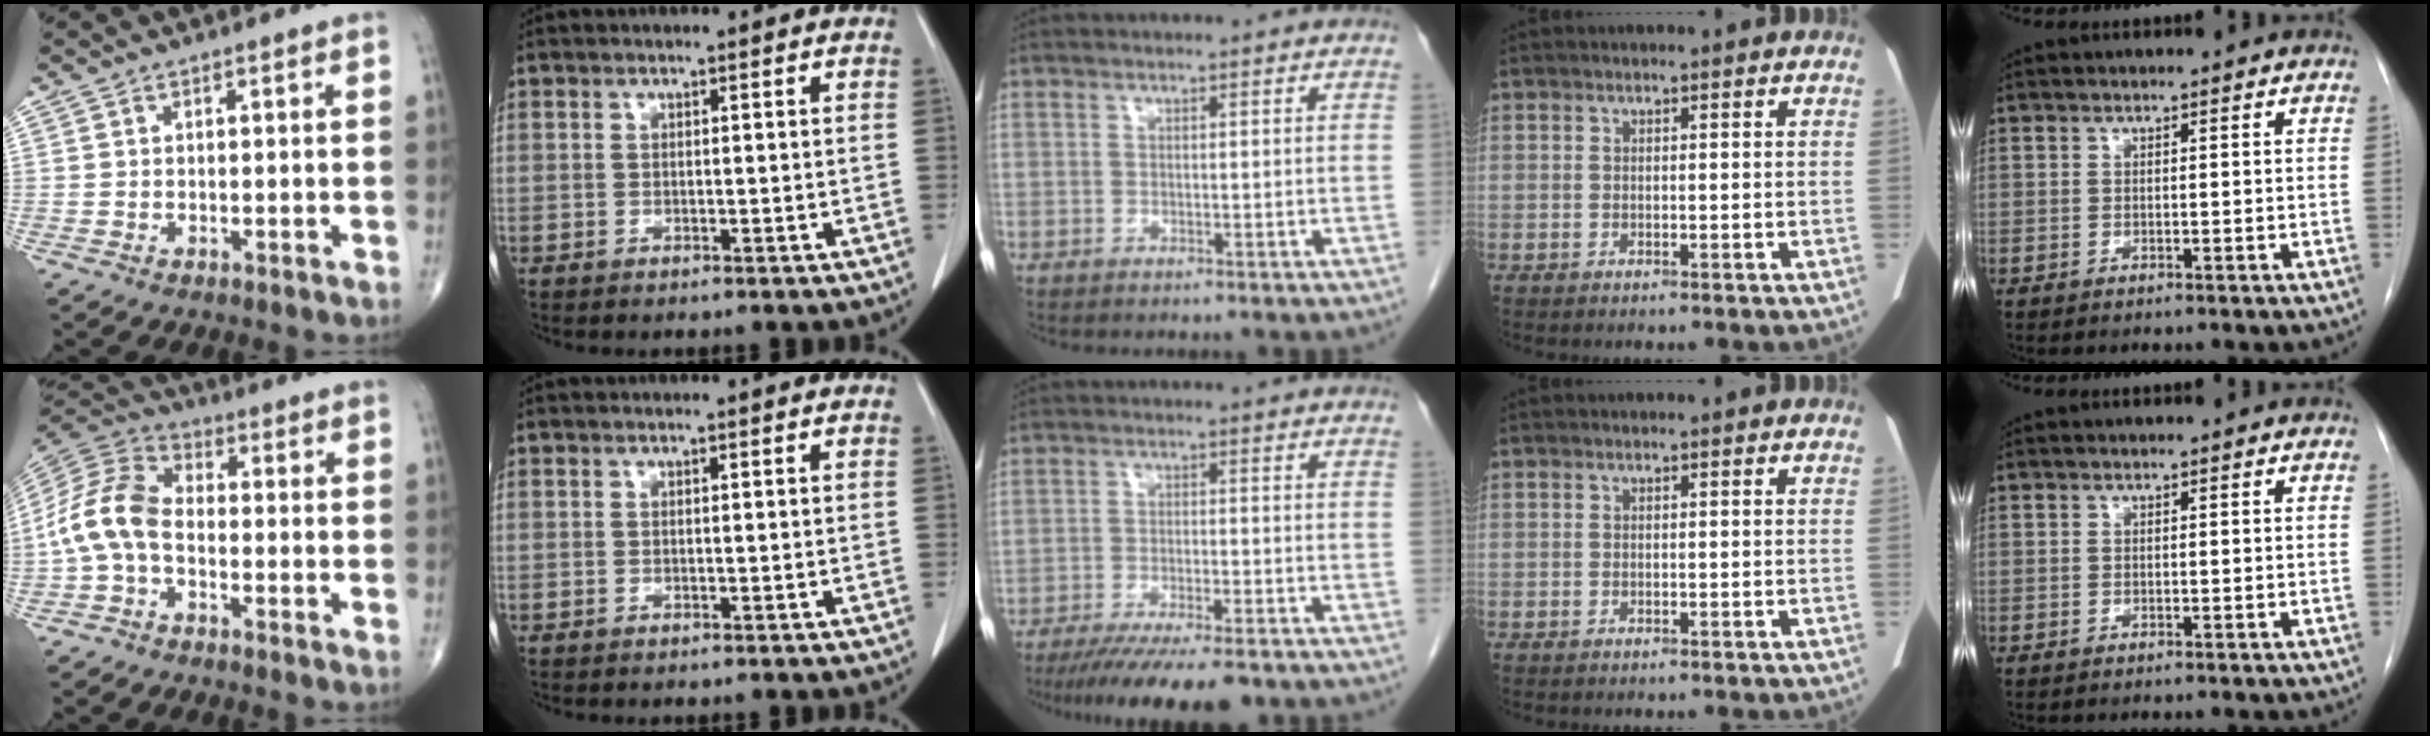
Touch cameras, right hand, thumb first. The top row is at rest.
{"thumb": {"total": 10.7, "force": [-2.3, 6.6, 8.2], "torque": [-0.165, 0.035, -0.060]}, "middle": {"total": 12.4, "force": [-10.0, 1.8, 7.1], "torque": [-0.104, -0.022, -0.152]}}